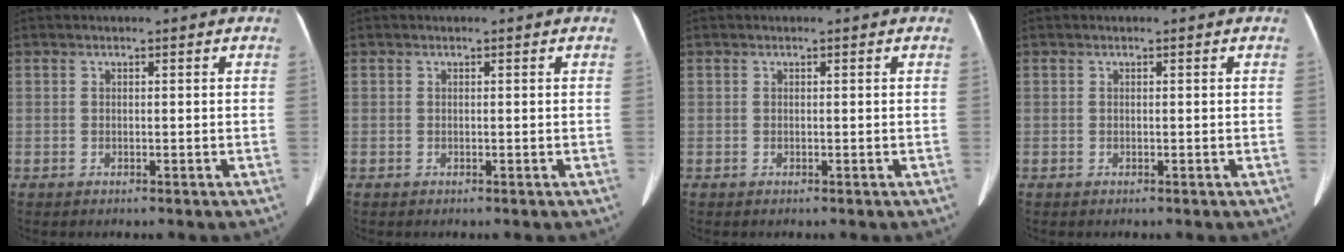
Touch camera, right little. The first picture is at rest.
{"total": 0.0}
{"total": 0.0}
{"total": 0.0}